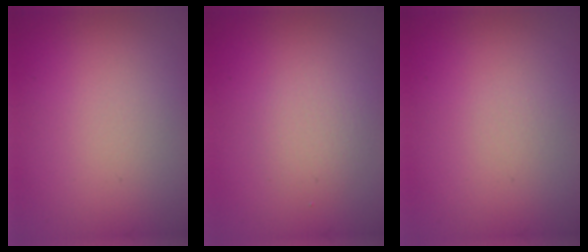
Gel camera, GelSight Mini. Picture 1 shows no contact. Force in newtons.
{"total": 1.6, "press": 1.6, "slide": 0.1}
{"total": 0.0}